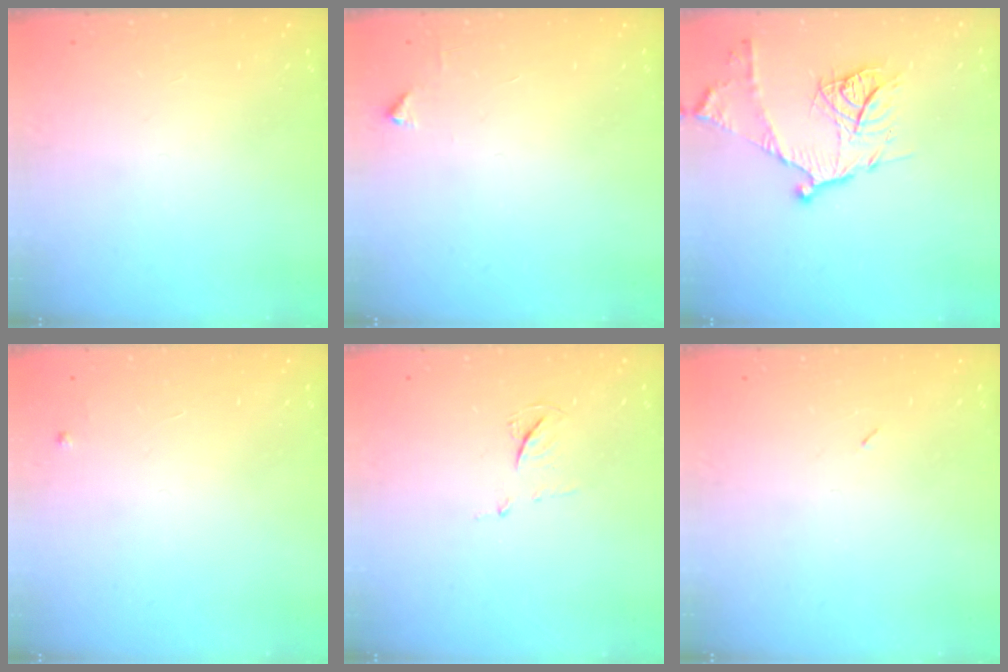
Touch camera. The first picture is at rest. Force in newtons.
{"total": 2.1, "press": 2.1, "slide": 0.3}
{"total": 15.0, "press": 14.9, "slide": 1.2}
{"total": 2.4, "press": 2.4, "slide": 0.4}
{"total": 5.6, "press": 5.6, "slide": 0.8}
{"total": 2.2, "press": 2.1, "slide": 0.9}